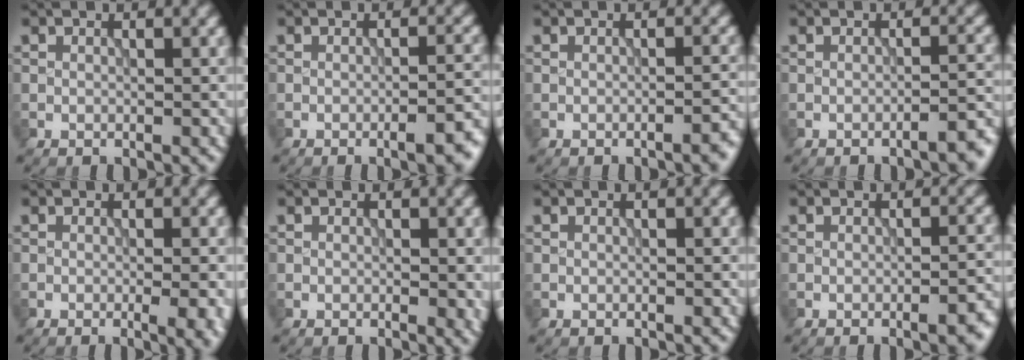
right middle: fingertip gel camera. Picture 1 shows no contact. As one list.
[{"total": 4.4, "force": [-2.1, 1.1, 3.7], "torque": [-0.044, 0.002, -0.028]}, {"total": 1.8, "force": [-1.1, 0.4, 1.4], "torque": [-0.012, 0.005, -0.020]}, {"total": 3.0, "force": [-2.0, 0.6, 2.1], "torque": [-0.019, 0.009, -0.035]}, {"total": 4.6, "force": [-0.9, 1.9, 4.1], "torque": [-0.030, -0.001, -0.007]}, {"total": 1.0, "force": [-0.1, 0.2, 1.0], "torque": [-0.011, -0.006, -0.003]}, {"total": 0.0}, {"total": 3.4, "force": [-1.6, 0.9, 2.9], "torque": [-0.034, 0.002, -0.023]}]